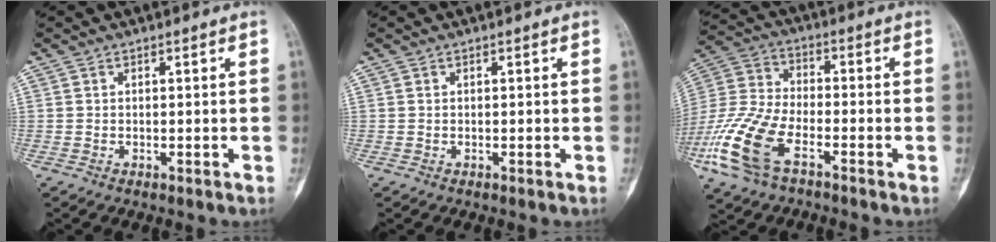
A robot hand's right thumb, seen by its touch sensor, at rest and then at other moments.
{"total": 0.0}
{"total": 15.3, "force": [-7.2, 7.4, 11.3], "torque": [-0.252, 0.018, -0.147]}